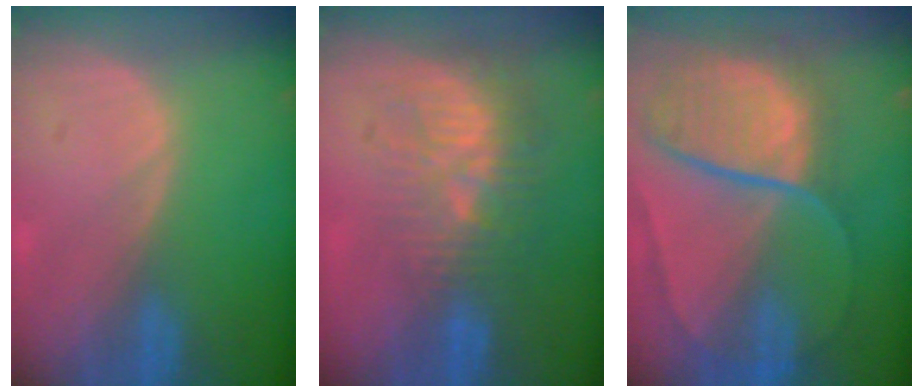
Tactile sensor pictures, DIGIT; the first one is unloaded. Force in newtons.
{"total": 10.1, "press": 8.8, "slide": 5.1}
{"total": 10.7, "press": 9.0, "slide": 5.9}